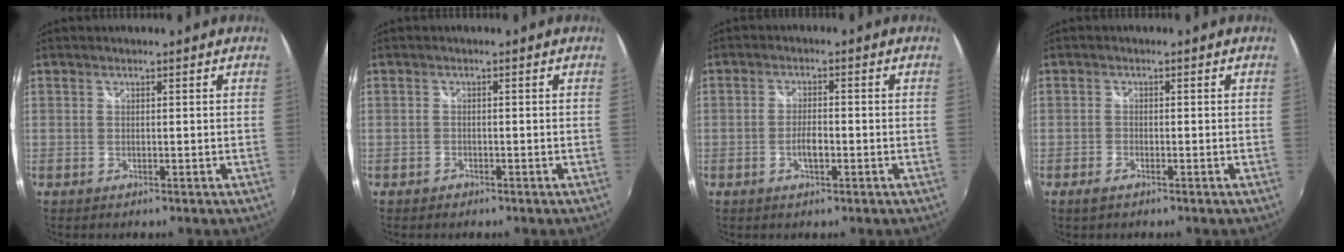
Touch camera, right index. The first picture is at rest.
{"total": 1.3, "force": [-1.0, 0.9, 0.1], "torque": [-0.007, 0.000, -0.017]}
{"total": 3.2, "force": [-1.3, 1.1, 2.7], "torque": [-0.055, 0.001, -0.025]}
{"total": 1.7, "force": [-1.3, 0.7, 0.9], "torque": [-0.022, -0.004, -0.026]}